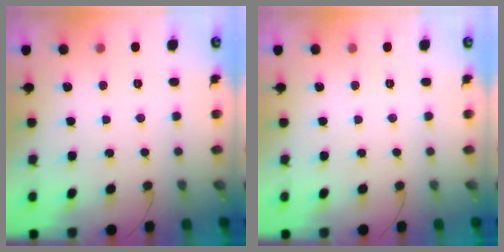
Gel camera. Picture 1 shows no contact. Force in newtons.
{"total": 0.0}